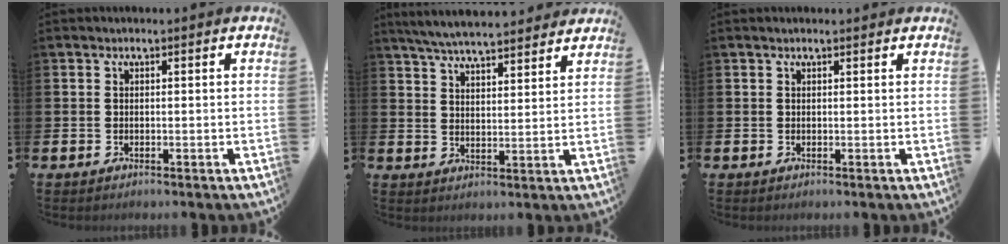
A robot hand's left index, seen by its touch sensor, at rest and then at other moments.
{"total": 6.3, "force": [6.1, 0.6, 1.4], "torque": [-0.044, -0.030, 0.110]}
{"total": 0.5, "force": [0.5, 0.1, 0.1], "torque": [0.003, -0.001, 0.008]}